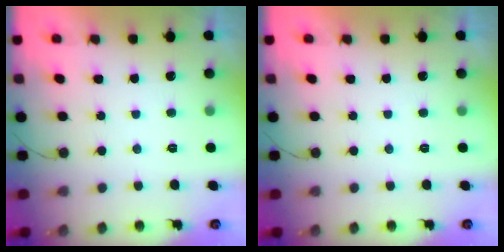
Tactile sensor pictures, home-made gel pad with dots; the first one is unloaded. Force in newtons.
{"total": 0.0}